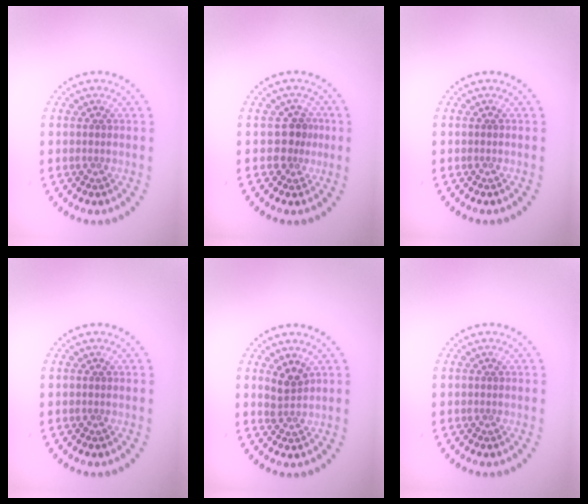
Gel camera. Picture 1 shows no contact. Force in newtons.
{"total": 2.2, "press": 1.8, "slide": 1.3}
{"total": 0.0}
{"total": 0.0}
{"total": 2.0, "press": 1.6, "slide": 1.2}
{"total": 0.0}